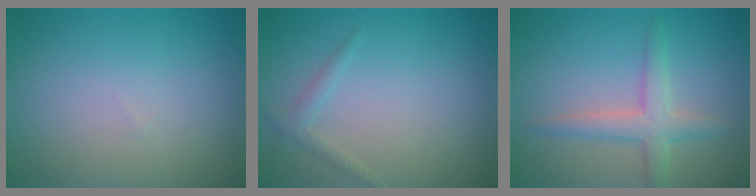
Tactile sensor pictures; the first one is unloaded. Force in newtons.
{"total": 1.1, "press": 1.1, "slide": 0.1}
{"total": 3.0, "press": 3.0, "slide": 0.1}